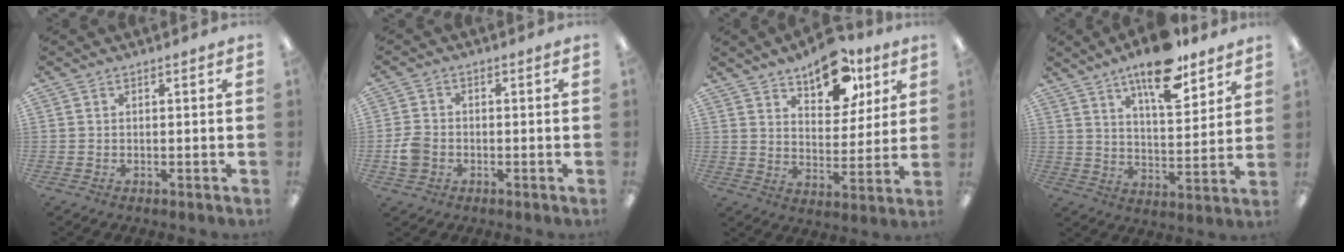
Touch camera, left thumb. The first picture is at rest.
{"total": 4.7, "force": [-1.4, 3.8, 2.4], "torque": [-0.043, 0.008, -0.024]}
{"total": 13.5, "force": [9.3, 7.1, 6.7], "torque": [-0.080, -0.047, 0.162]}
{"total": 14.6, "force": [10.4, 4.9, 8.9], "torque": [-0.133, -0.054, 0.174]}